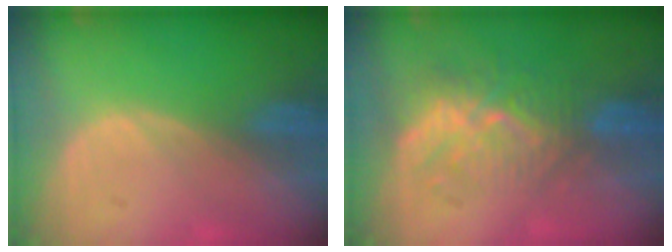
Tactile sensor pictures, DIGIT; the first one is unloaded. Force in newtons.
{"total": 8.8, "press": 8.1, "slide": 3.5}